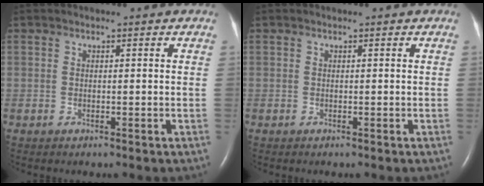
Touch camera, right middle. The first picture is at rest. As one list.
[{"total": 0.0}]